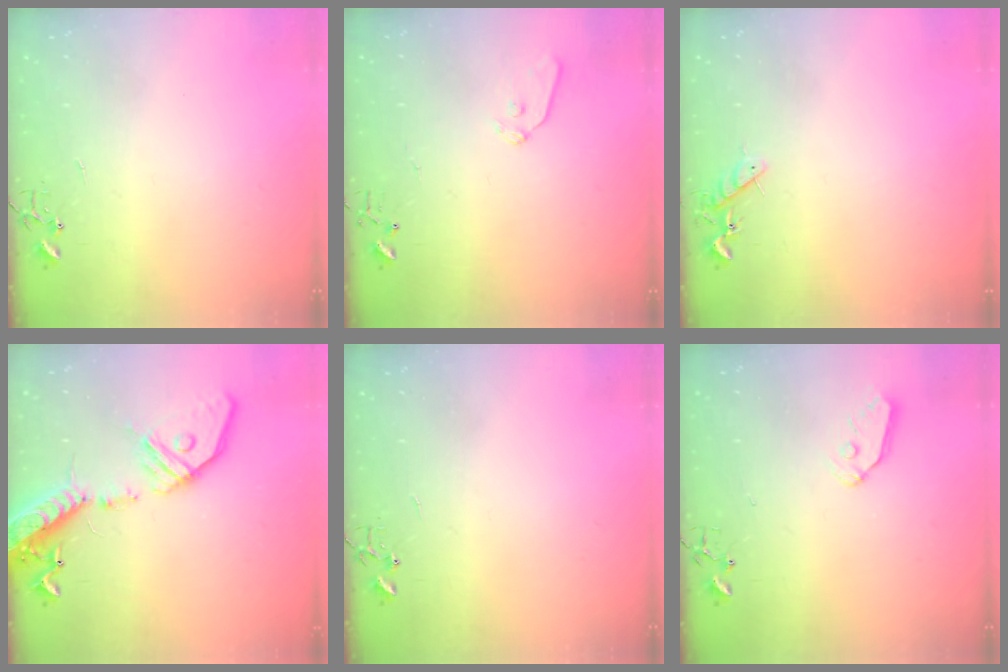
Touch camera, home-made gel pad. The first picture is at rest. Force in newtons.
{"total": 6.0, "press": 5.9, "slide": 0.8}
{"total": 7.0, "press": 6.9, "slide": 0.9}
{"total": 19.7, "press": 19.4, "slide": 3.9}
{"total": 0.0}
{"total": 7.4, "press": 7.4, "slide": 0.5}